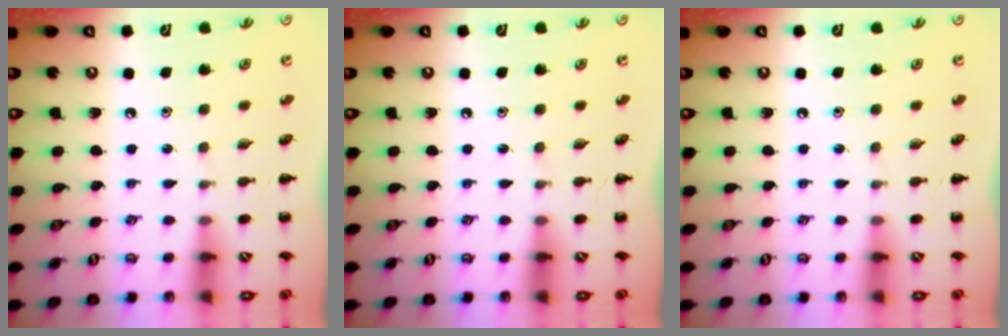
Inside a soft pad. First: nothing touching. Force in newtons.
{"total": 0.0}
{"total": 0.0}